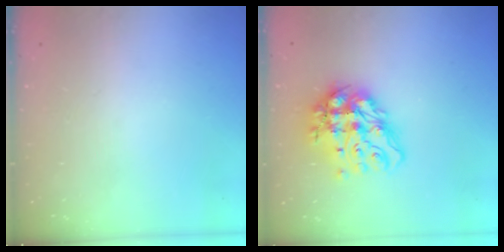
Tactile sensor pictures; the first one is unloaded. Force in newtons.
{"total": 15.4, "press": 15.2, "slide": 2.1}